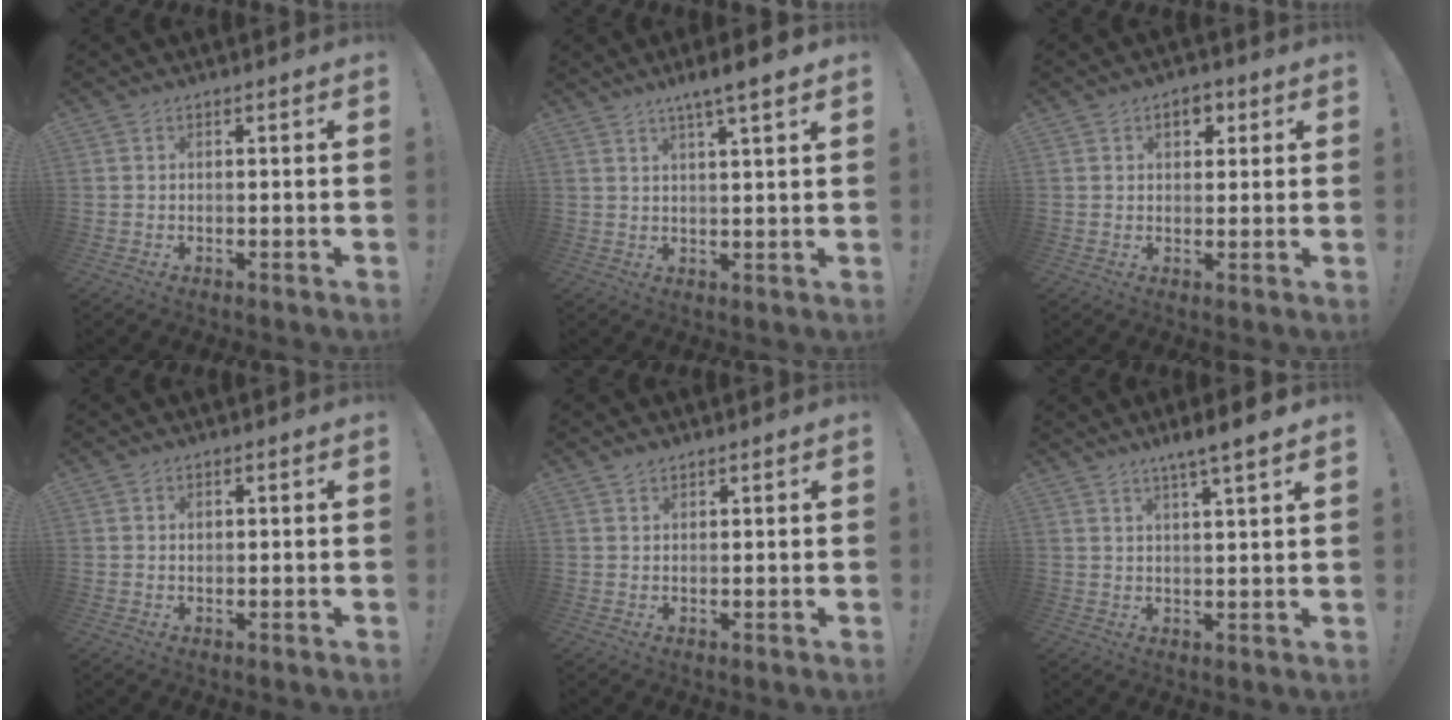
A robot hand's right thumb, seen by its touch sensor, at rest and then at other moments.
{"total": 6.0, "force": [4.0, 0.0, 4.5], "torque": [-0.064, -0.026, 0.062]}
{"total": 4.9, "force": [2.0, 3.4, 2.9], "torque": [-0.030, 0.000, 0.031]}
{"total": 0.7, "force": [0.2, 0.7, 0.3], "torque": [-0.001, 0.001, 0.002]}
{"total": 1.5, "force": [1.3, 0.7, 0.4], "torque": [-0.003, -0.006, 0.024]}
{"total": 5.8, "force": [4.0, -0.3, 4.1], "torque": [-0.056, -0.028, 0.062]}